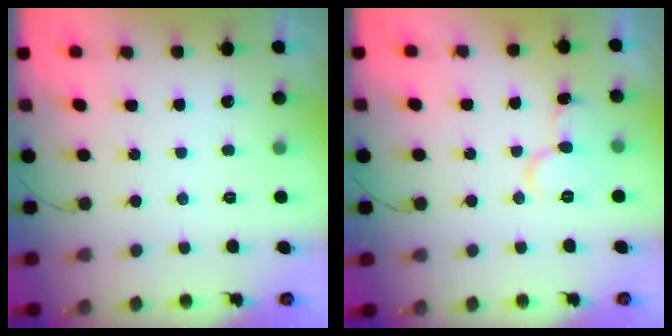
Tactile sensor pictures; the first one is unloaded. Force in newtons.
{"total": 9.4, "press": 9.3, "slide": 1.2}